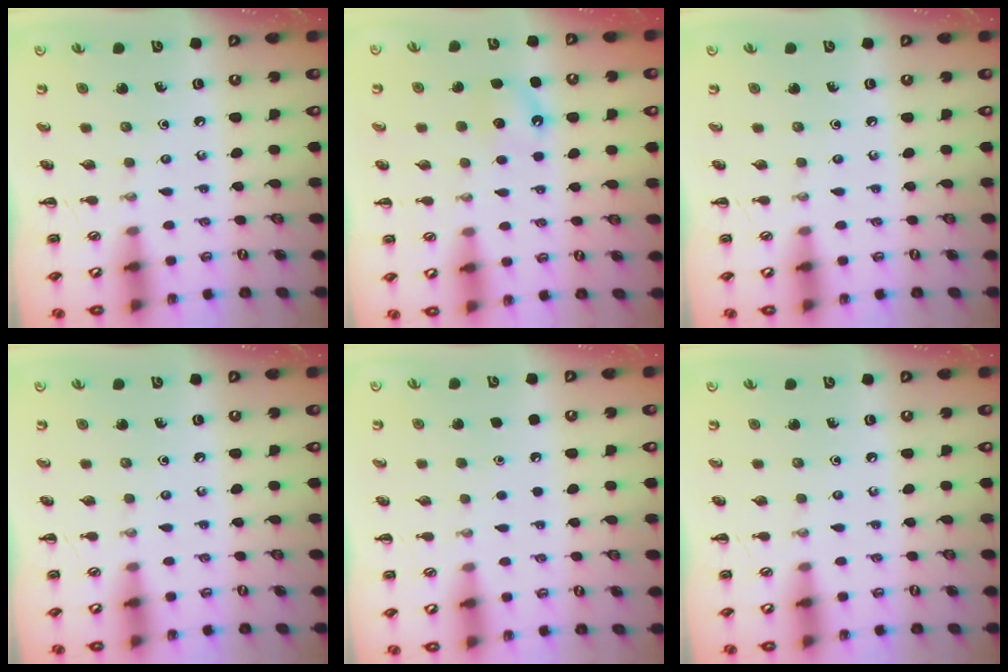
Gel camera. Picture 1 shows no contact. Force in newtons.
{"total": 4.2, "press": 4.0, "slide": 1.3}
{"total": 0.0}
{"total": 0.0}
{"total": 1.8, "press": 1.8, "slide": 0.1}
{"total": 0.0}